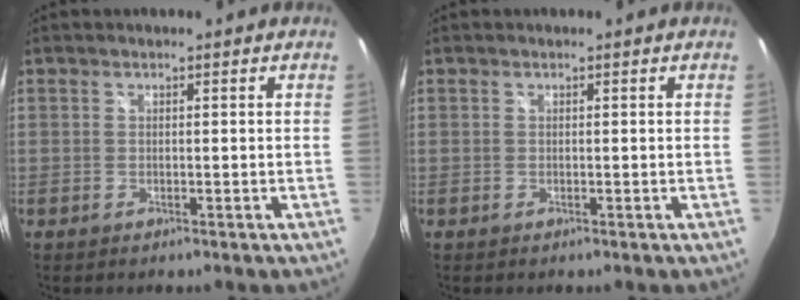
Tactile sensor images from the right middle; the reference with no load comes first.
{"total": 0.0}